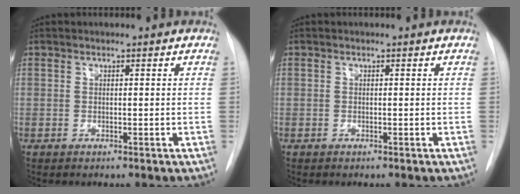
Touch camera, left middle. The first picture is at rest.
{"total": 0.0}